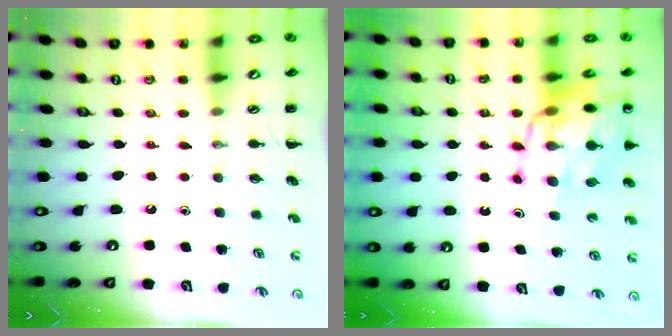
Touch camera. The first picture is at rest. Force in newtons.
{"total": 17.0, "press": 16.6, "slide": 3.9}